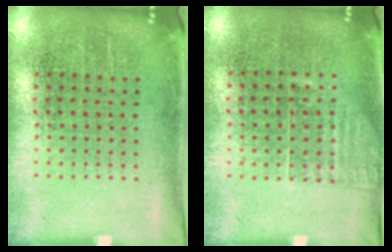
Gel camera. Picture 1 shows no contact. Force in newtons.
{"total": 1.2, "press": 0.9, "slide": 0.7}